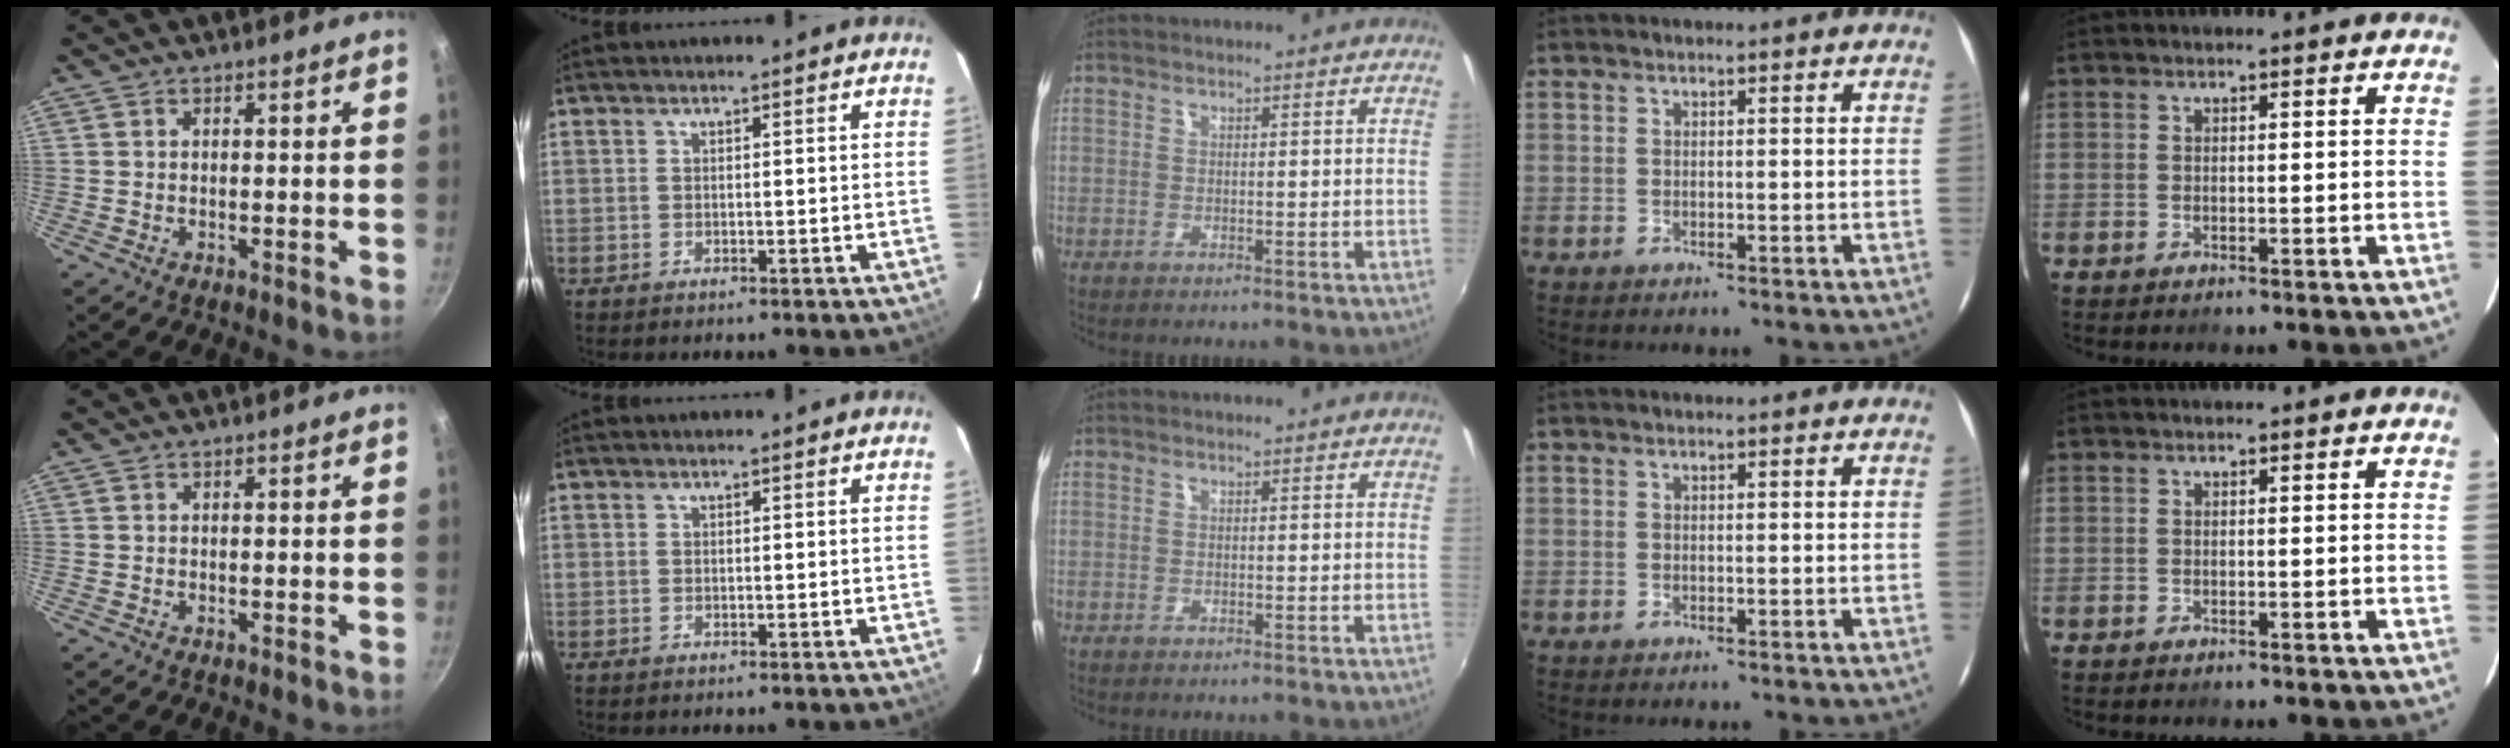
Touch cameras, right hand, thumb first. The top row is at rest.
{}